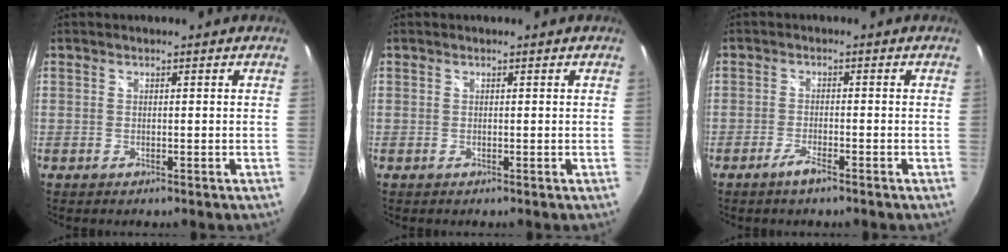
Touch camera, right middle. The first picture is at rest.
{"total": 0.0}
{"total": 5.1, "force": [-3.6, 1.2, 3.4], "torque": [-0.080, -0.004, -0.066]}